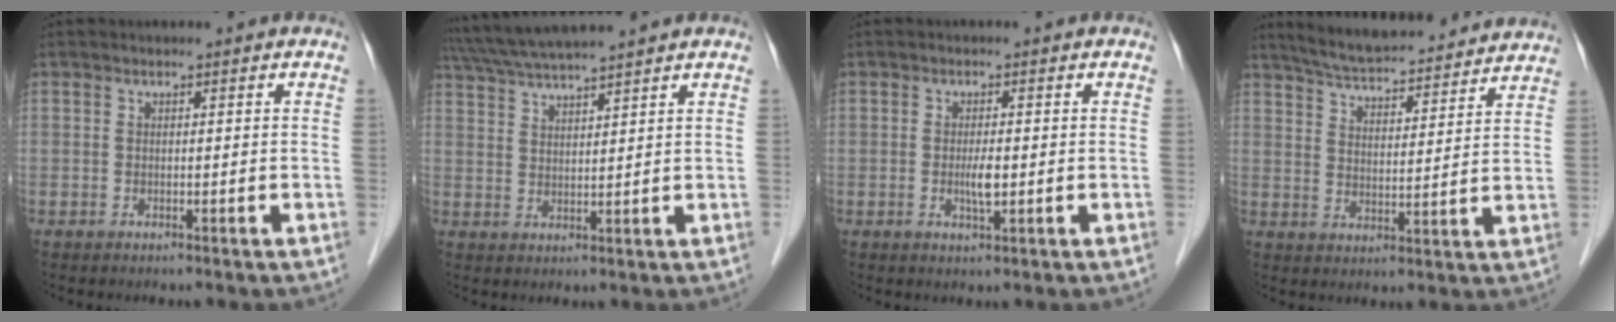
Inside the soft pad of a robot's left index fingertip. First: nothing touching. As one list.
[{"total": 9.3, "force": [8.4, -0.9, 4.0], "torque": [-0.076, 0.031, 0.141]}, {"total": 2.5, "force": [-0.3, 0.5, 2.4], "torque": [-0.049, -0.002, -0.005]}, {"total": 18.9, "force": [17.5, 2.8, 6.5], "torque": [-0.101, 0.024, 0.245]}]